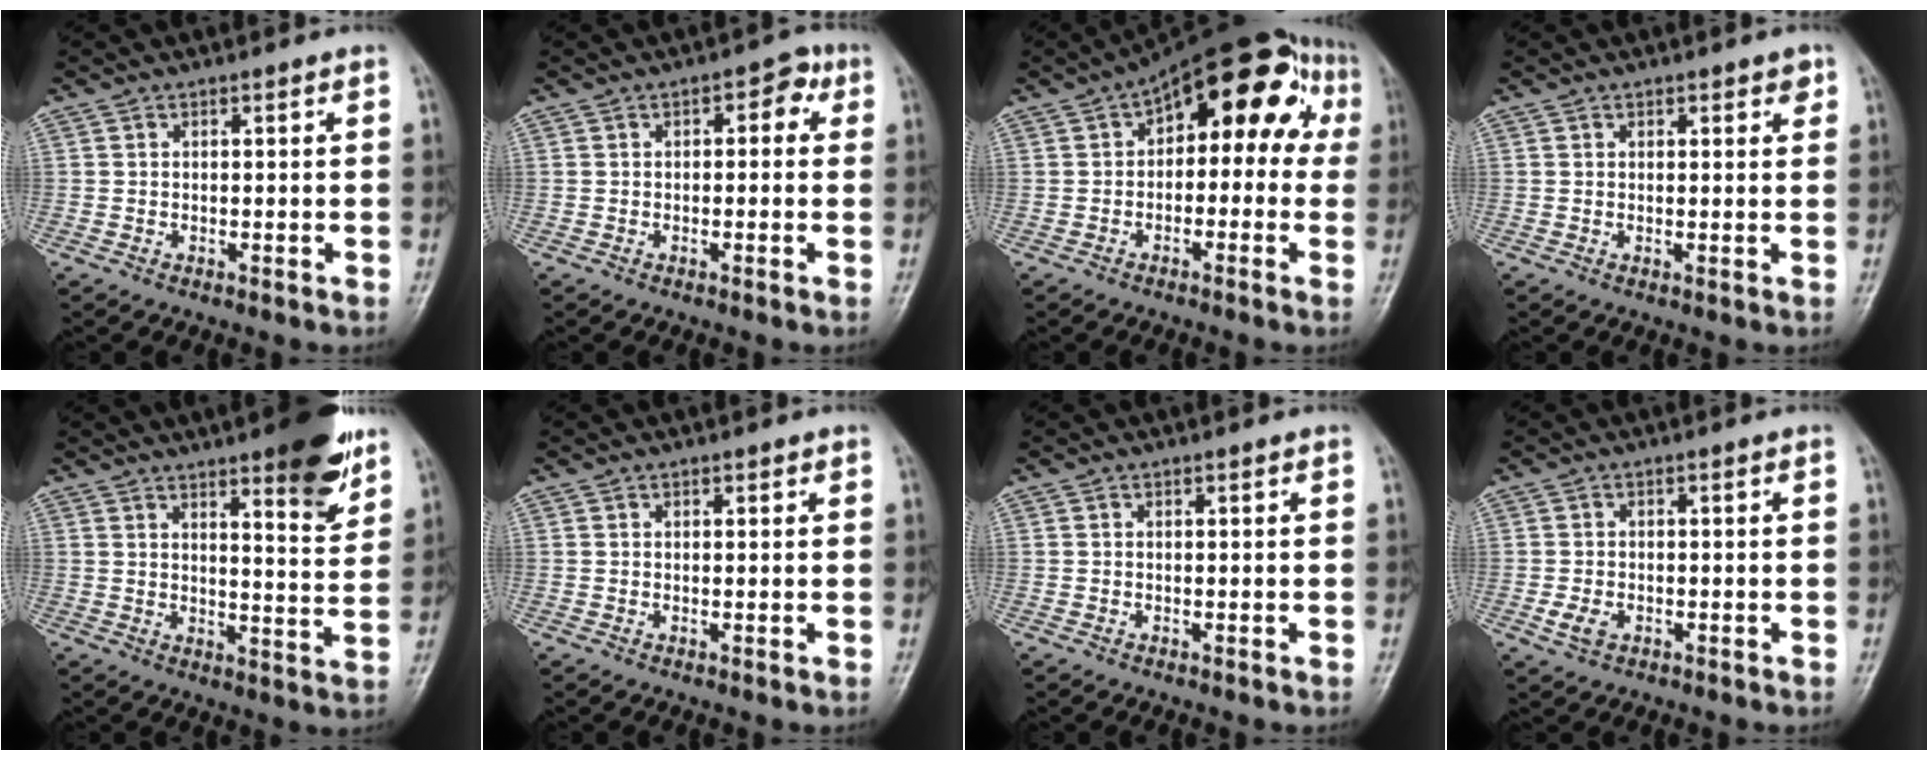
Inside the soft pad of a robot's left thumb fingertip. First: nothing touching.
{"total": 3.9, "force": [0.8, 2.3, 3.1], "torque": [-0.015, 0.013, -0.002]}
{"total": 16.5, "force": [3.2, 9.1, 13.4], "torque": [-0.132, 0.053, 0.029]}
{"total": 2.1, "force": [1.2, 1.1, 1.4], "torque": [-0.003, -0.004, 0.014]}
{"total": 12.1, "force": [7.6, 2.9, 8.9], "torque": [-0.093, -0.044, 0.102]}
{"total": 0.8, "force": [0.4, 0.5, 0.4], "torque": [0.000, -0.001, 0.003]}
{"total": 0.0}
{"total": 3.0, "force": [-1.1, 2.1, 1.8], "torque": [-0.035, -0.001, -0.019]}